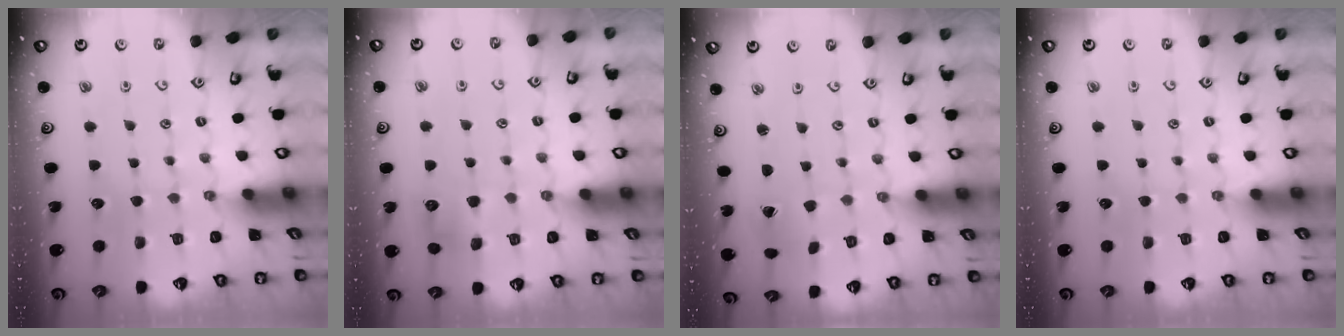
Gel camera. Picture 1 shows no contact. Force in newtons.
{"total": 7.1, "press": 7.0, "slide": 0.6}
{"total": 1.0, "press": 1.0, "slide": 0.1}
{"total": 0.0}